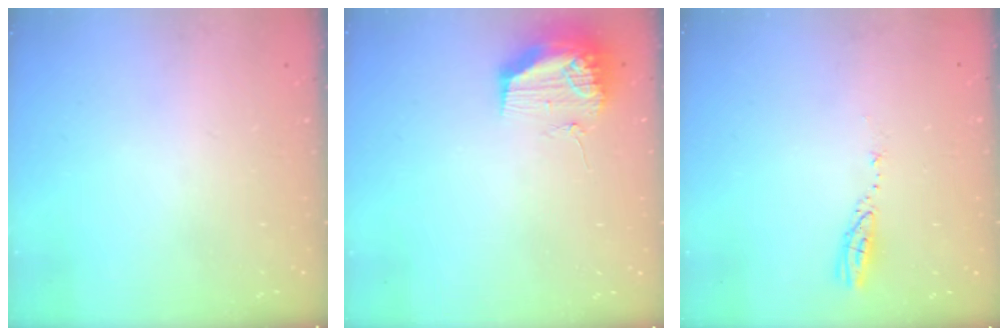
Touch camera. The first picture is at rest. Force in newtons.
{"total": 11.1, "press": 11.1, "slide": 0.8}
{"total": 3.6, "press": 3.6, "slide": 0.2}